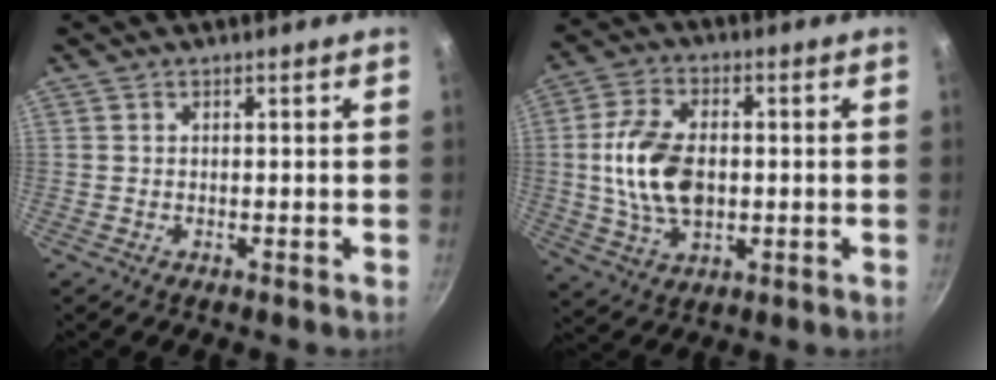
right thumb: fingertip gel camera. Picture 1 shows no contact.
{"total": 13.3, "force": [0.0, 8.4, 10.4], "torque": [-0.182, 0.008, -0.002]}